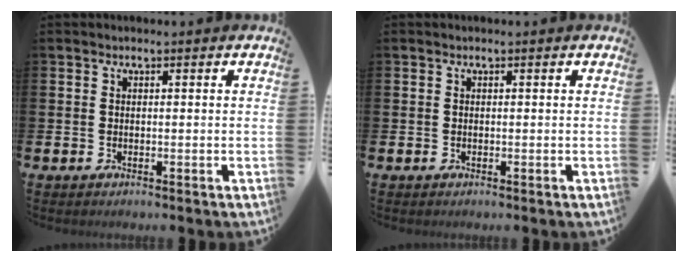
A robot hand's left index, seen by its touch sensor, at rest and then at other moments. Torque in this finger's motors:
{"motor_torque": [-0.14, -0.02, -0.02, -0.01]}